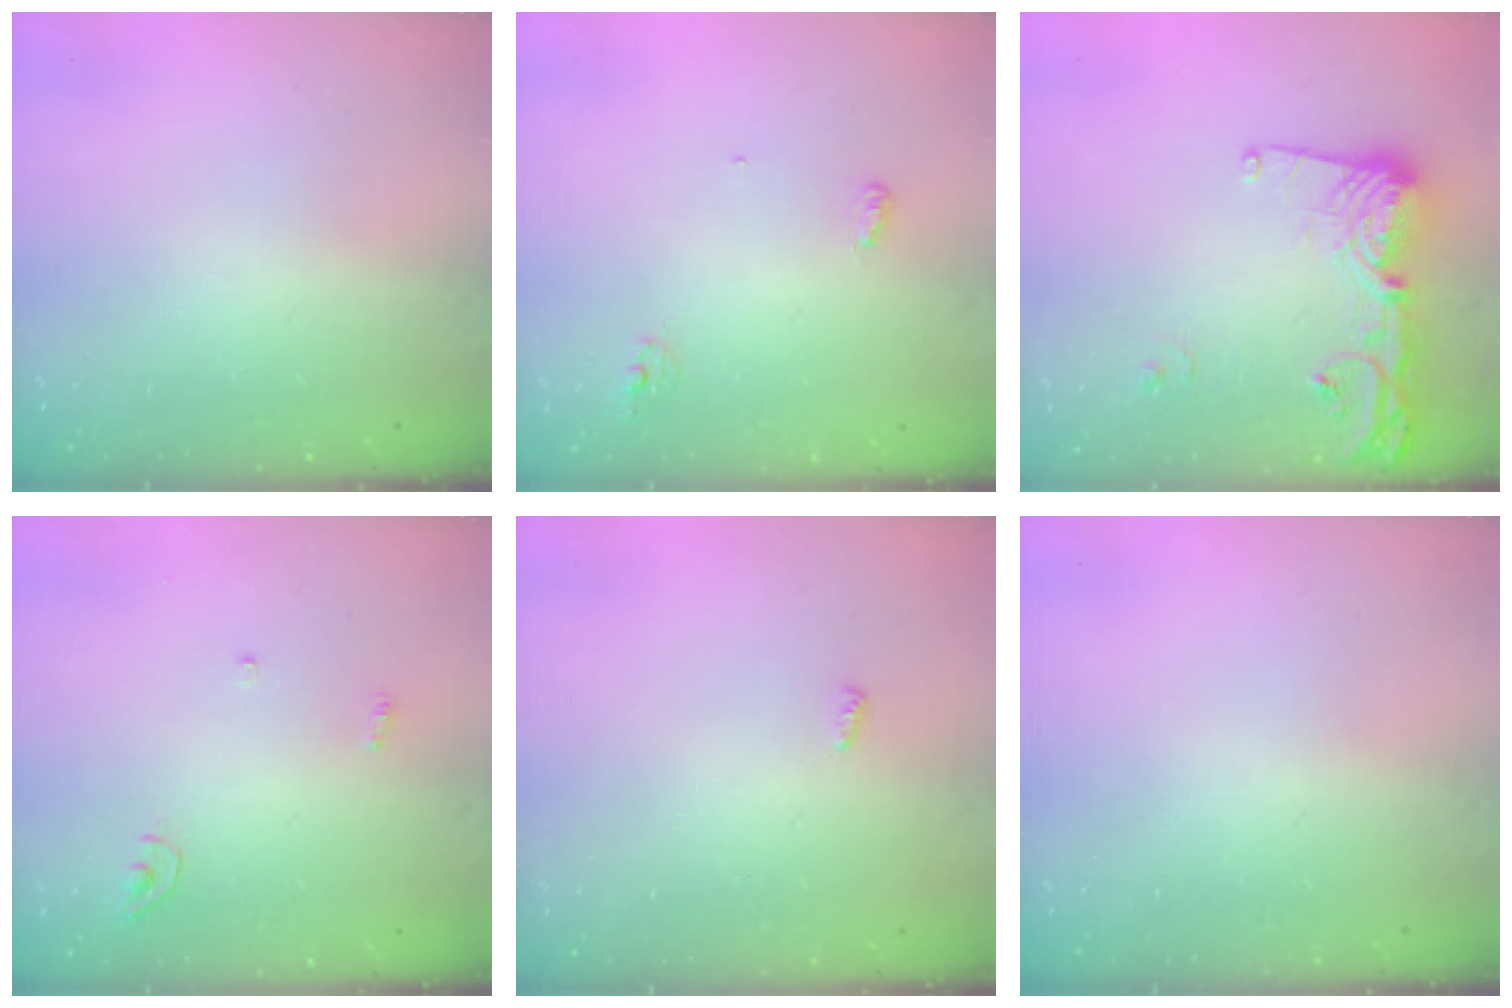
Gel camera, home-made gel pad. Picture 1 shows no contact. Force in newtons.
{"total": 5.2, "press": 4.4, "slide": 2.7}
{"total": 14.9, "press": 14.8, "slide": 1.2}
{"total": 3.5, "press": 3.5, "slide": 0.3}
{"total": 3.5, "press": 3.5, "slide": 0.3}
{"total": 0.0}